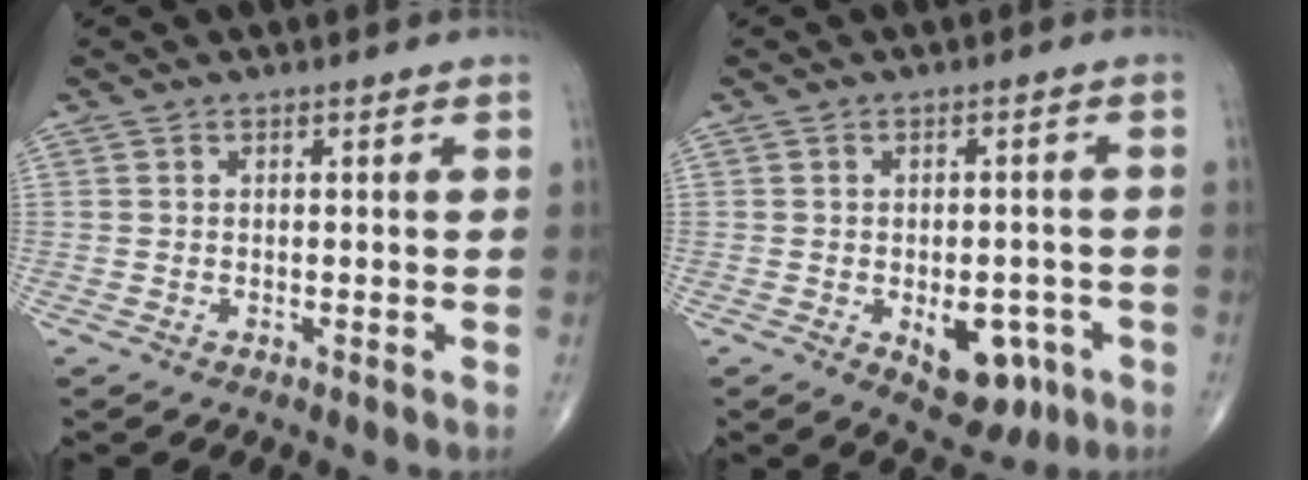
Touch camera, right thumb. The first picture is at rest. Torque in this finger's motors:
{"motor_torque": [4.46, 0.54, 0.92, -0.25, 0.15]}